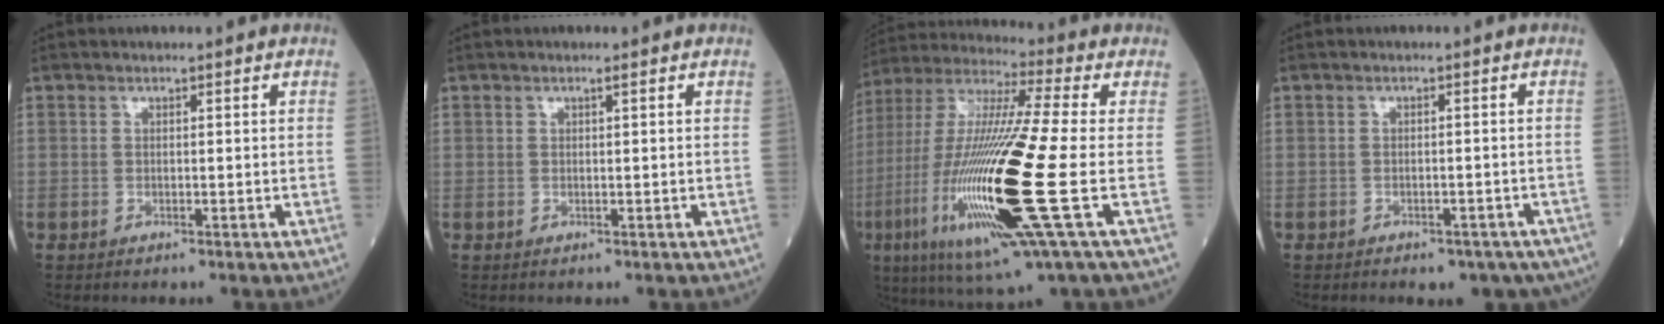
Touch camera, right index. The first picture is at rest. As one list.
[{"total": 0.8, "force": [0.4, 0.2, 0.7], "torque": [-0.021, 0.004, 0.008]}, {"total": 26.9, "force": [-5.8, 2.5, 26.1], "torque": [-0.576, -0.044, -0.116]}, {"total": 9.8, "force": [-6.7, 5.2, 5.0], "torque": [-0.075, 0.017, -0.081]}]